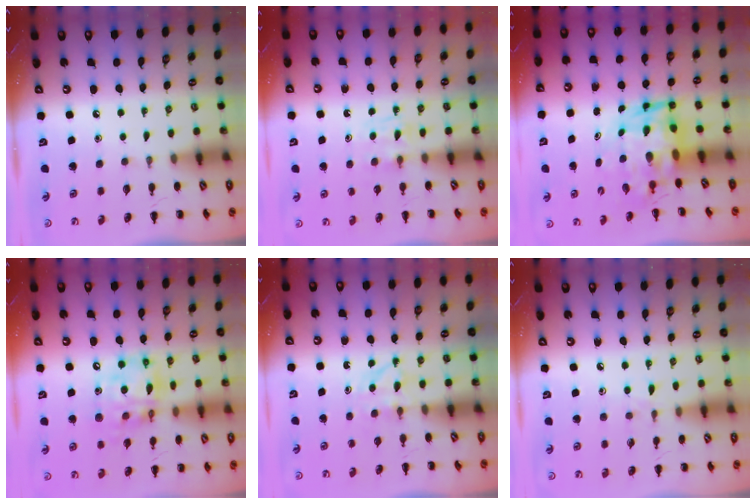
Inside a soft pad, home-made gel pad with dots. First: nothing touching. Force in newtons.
{"total": 4.7, "press": 4.4, "slide": 1.6}
{"total": 5.8, "press": 5.6, "slide": 1.7}
{"total": 14.5, "press": 14.0, "slide": 3.6}
{"total": 3.3, "press": 3.1, "slide": 1.3}
{"total": 5.5, "press": 5.1, "slide": 2.0}